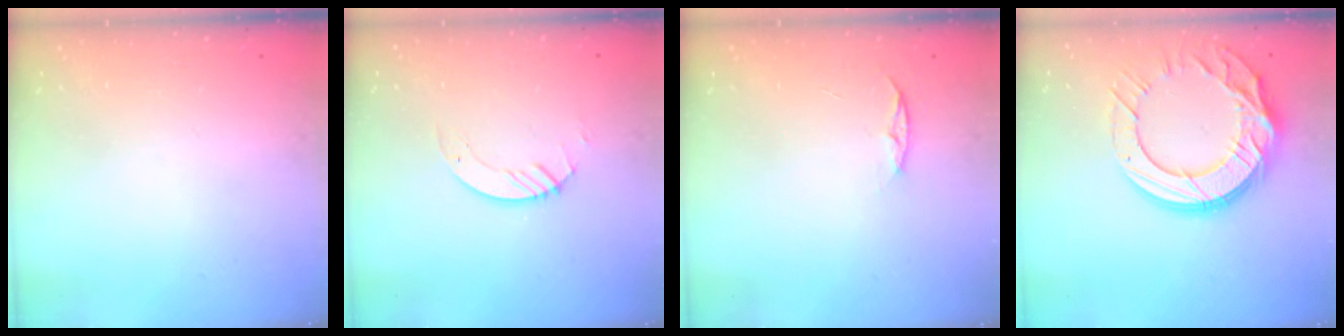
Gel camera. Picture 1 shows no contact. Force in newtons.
{"total": 2.9, "press": 2.9, "slide": 0.3}
{"total": 4.5, "press": 4.5, "slide": 0.6}
{"total": 20.4, "press": 20.3, "slide": 2.0}